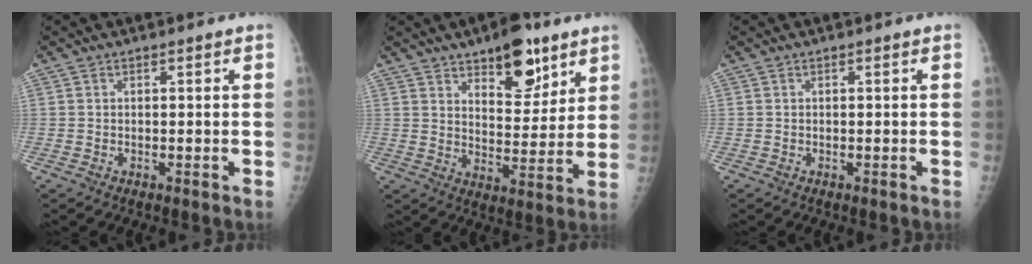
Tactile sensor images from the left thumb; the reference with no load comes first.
{"total": 13.1, "force": [8.3, 5.9, 8.2], "torque": [-0.077, -0.049, 0.126]}
{"total": 0.0}